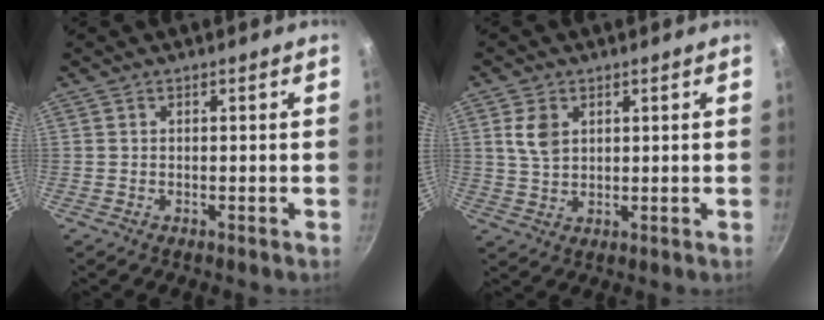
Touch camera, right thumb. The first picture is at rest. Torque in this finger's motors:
{"motor_torque": [0.00, 0.09, 0.07, -0.06, 0.10]}